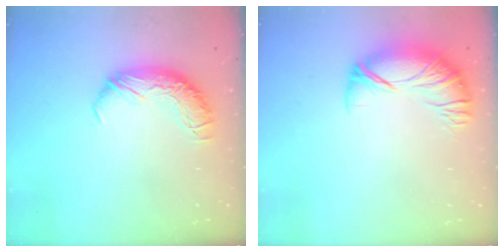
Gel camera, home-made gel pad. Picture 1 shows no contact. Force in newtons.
{"total": 2.7, "press": 1.5, "slide": 2.3}